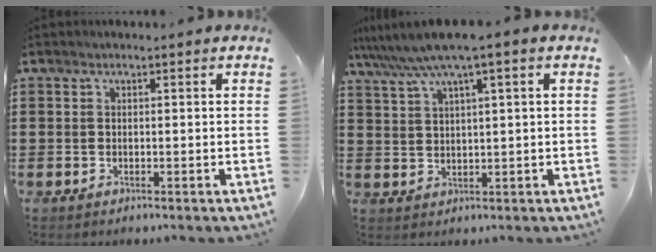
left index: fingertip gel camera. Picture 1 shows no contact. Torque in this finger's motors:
{"motor_torque": [2.14, 0.00, 1.05, 0.21]}